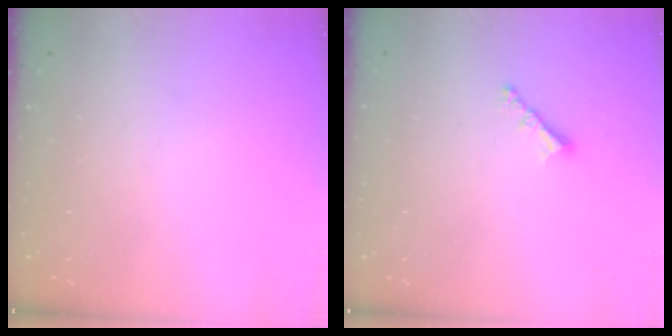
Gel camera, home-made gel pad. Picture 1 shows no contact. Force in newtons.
{"total": 2.2, "press": 2.2, "slide": 0.5}